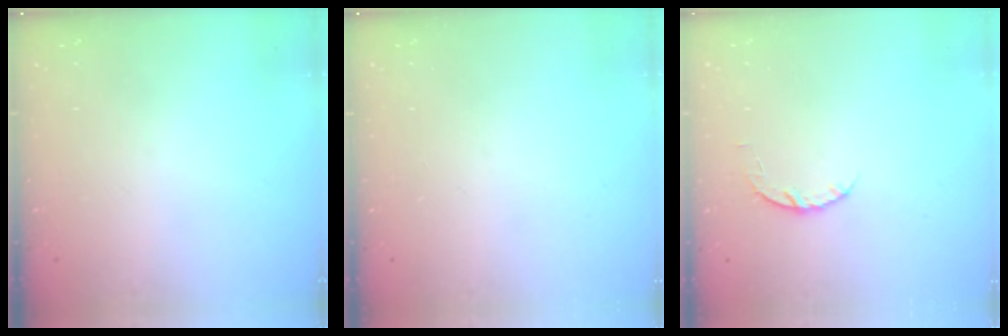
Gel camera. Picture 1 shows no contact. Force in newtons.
{"total": 0.0}
{"total": 4.1, "press": 4.1, "slide": 0.6}